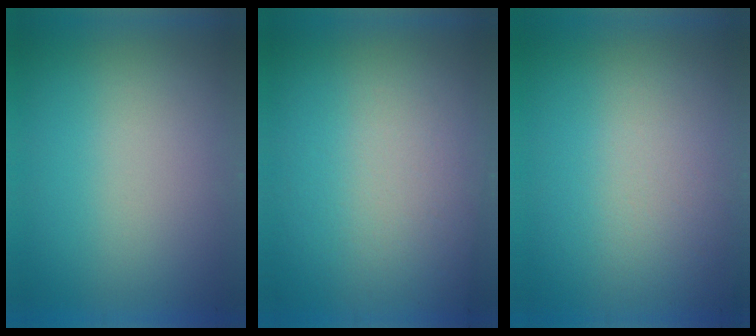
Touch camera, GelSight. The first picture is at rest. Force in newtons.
{"total": 3.7}
{"total": 2.7}